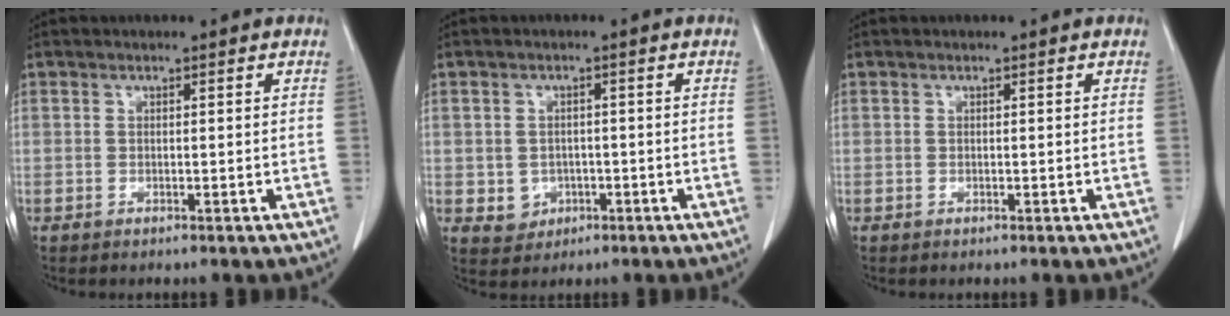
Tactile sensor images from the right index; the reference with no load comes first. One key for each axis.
{"total": 3.7, "fx": -0.8, "fy": 3.5, "fz": 0.9, "tx": -0.006, "ty": 0.006, "tz": -0.002}
{"total": 0.0}